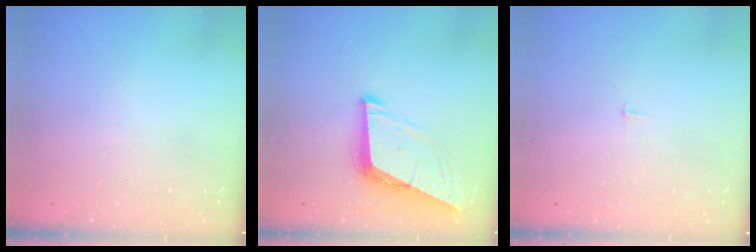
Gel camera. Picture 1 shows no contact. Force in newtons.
{"total": 9.1, "press": 8.2, "slide": 3.8}
{"total": 2.1, "press": 2.1, "slide": 0.2}